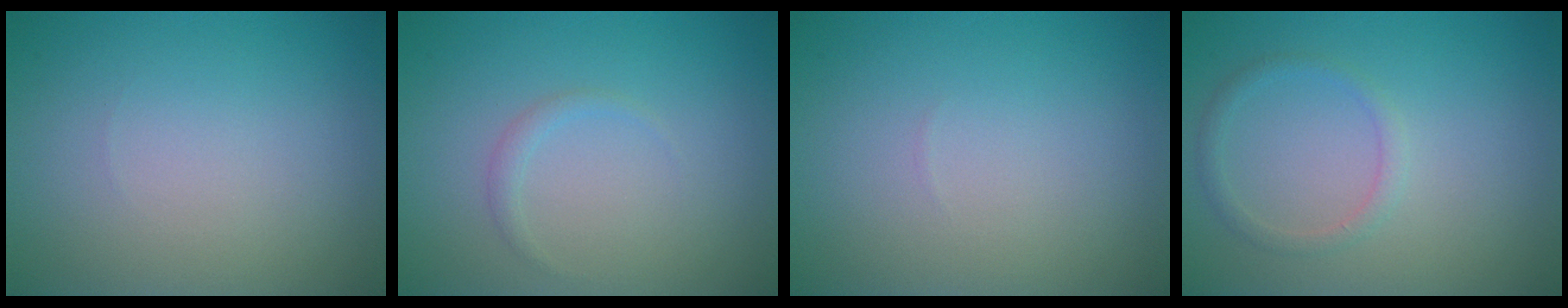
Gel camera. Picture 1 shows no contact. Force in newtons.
{"total": 0.8, "press": 0.8, "slide": 0.1}
{"total": 0.0}
{"total": 1.3, "press": 1.3, "slide": 0.0}